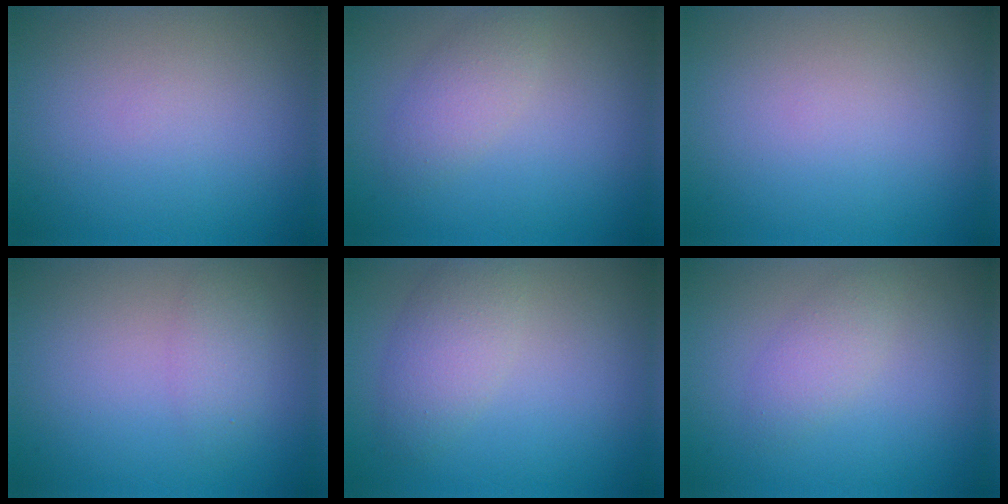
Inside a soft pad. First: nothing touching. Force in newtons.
{"total": 2.1, "press": 2.1, "slide": 0.0}
{"total": 0.0}
{"total": 1.7, "press": 1.7, "slide": 0.1}
{"total": 3.1, "press": 3.1, "slide": 0.1}
{"total": 1.9, "press": 1.9, "slide": 0.1}